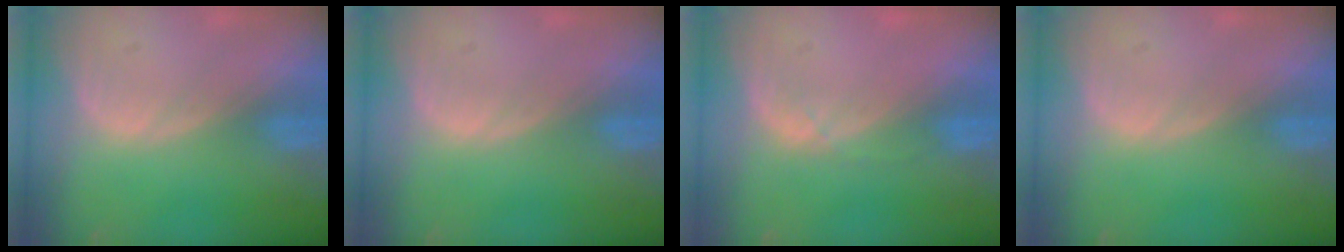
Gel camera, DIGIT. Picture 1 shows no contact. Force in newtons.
{"total": 0.0}
{"total": 1.1, "press": 1.1, "slide": 0.2}
{"total": 0.0}